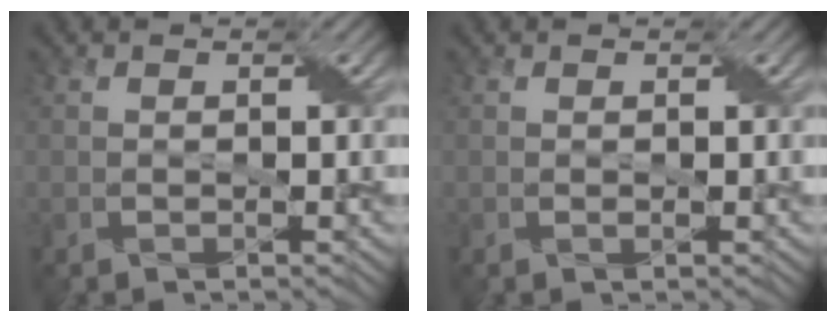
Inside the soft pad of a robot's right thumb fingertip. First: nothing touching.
{"total": 0.0}